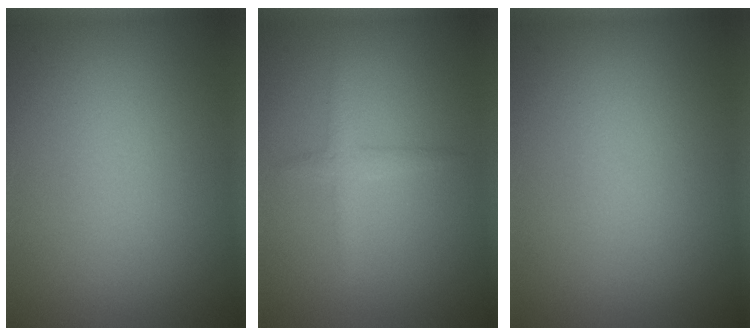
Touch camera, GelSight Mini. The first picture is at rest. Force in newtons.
{"total": 1.5, "press": 1.5, "slide": 0.0}
{"total": 0.0}